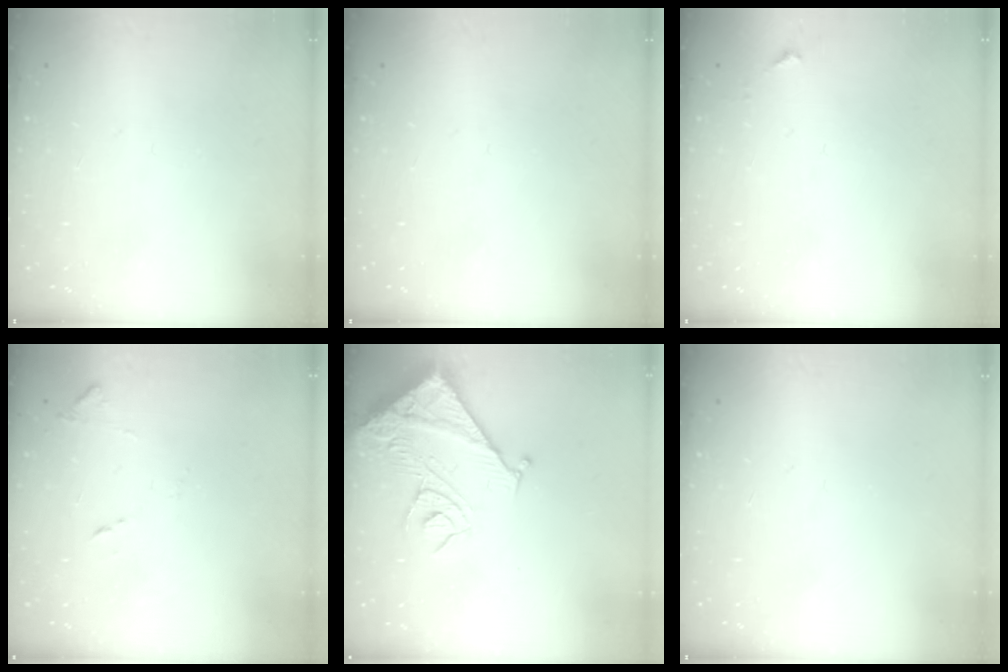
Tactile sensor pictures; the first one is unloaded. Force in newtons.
{"total": 0.0}
{"total": 3.4, "press": 3.4, "slide": 0.4}
{"total": 8.2, "press": 8.2, "slide": 0.6}
{"total": 13.7, "press": 13.6, "slide": 1.6}
{"total": 0.0}